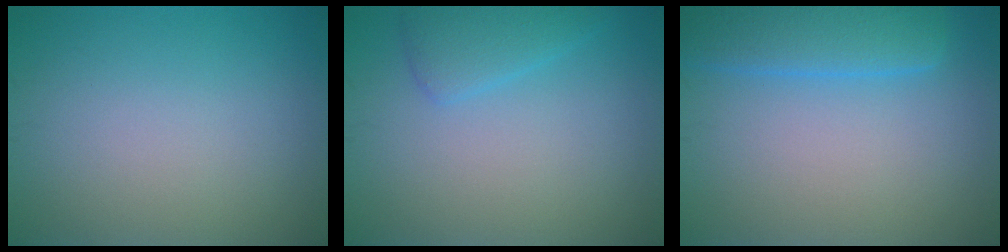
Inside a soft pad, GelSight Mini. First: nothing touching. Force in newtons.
{"total": 2.4, "press": 2.4, "slide": 0.1}
{"total": 4.8, "press": 4.8, "slide": 0.2}